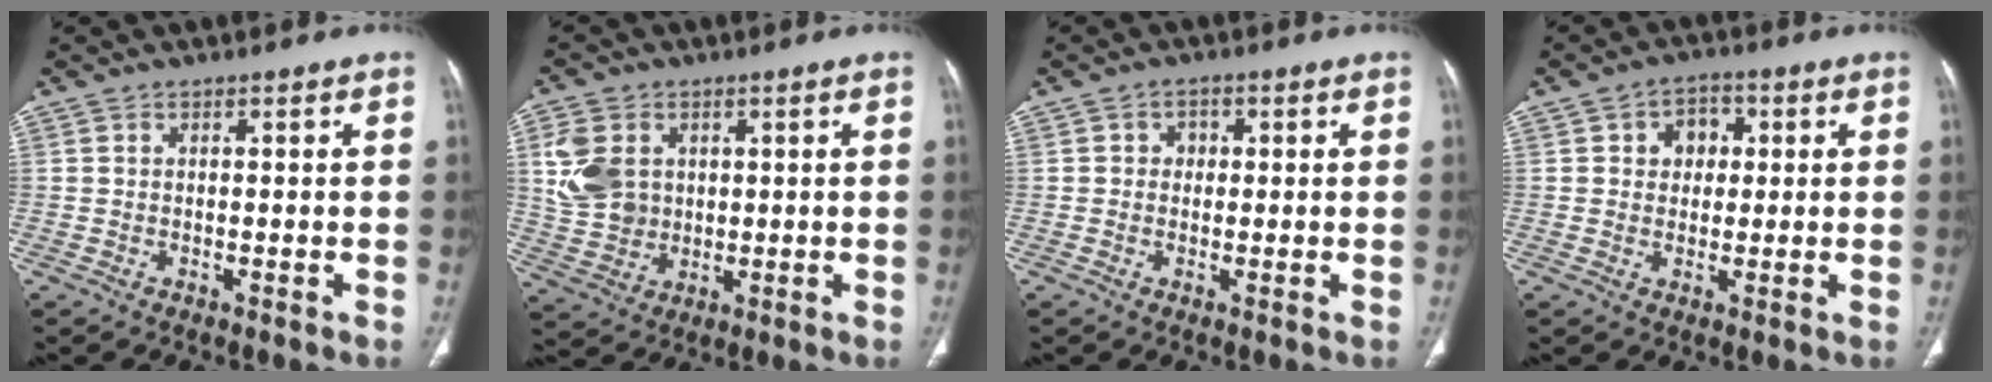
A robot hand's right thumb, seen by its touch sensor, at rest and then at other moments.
{"total": 9.7, "force": [2.5, 7.7, 5.3], "torque": [-0.095, -0.006, 0.058]}
{"total": 2.2, "force": [0.3, 1.9, 1.0], "torque": [-0.002, 0.005, 0.001]}
{"total": 5.4, "force": [1.2, 4.3, 3.0], "torque": [-0.013, 0.003, 0.014]}